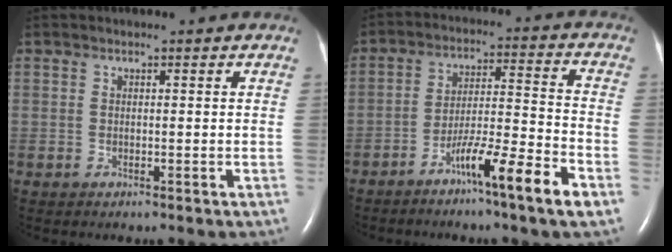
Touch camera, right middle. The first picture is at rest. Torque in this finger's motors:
{"motor_torque": [1.25, -0.90, 0.24, 0.15]}